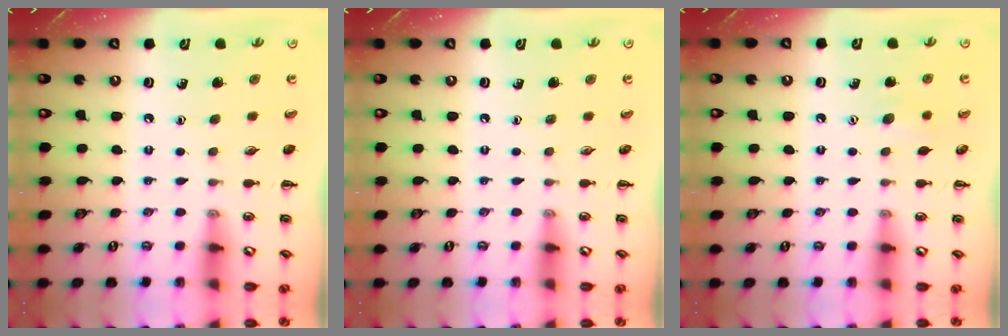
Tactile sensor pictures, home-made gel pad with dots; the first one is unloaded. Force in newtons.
{"total": 0.0}
{"total": 6.3, "press": 6.2, "slide": 1.3}